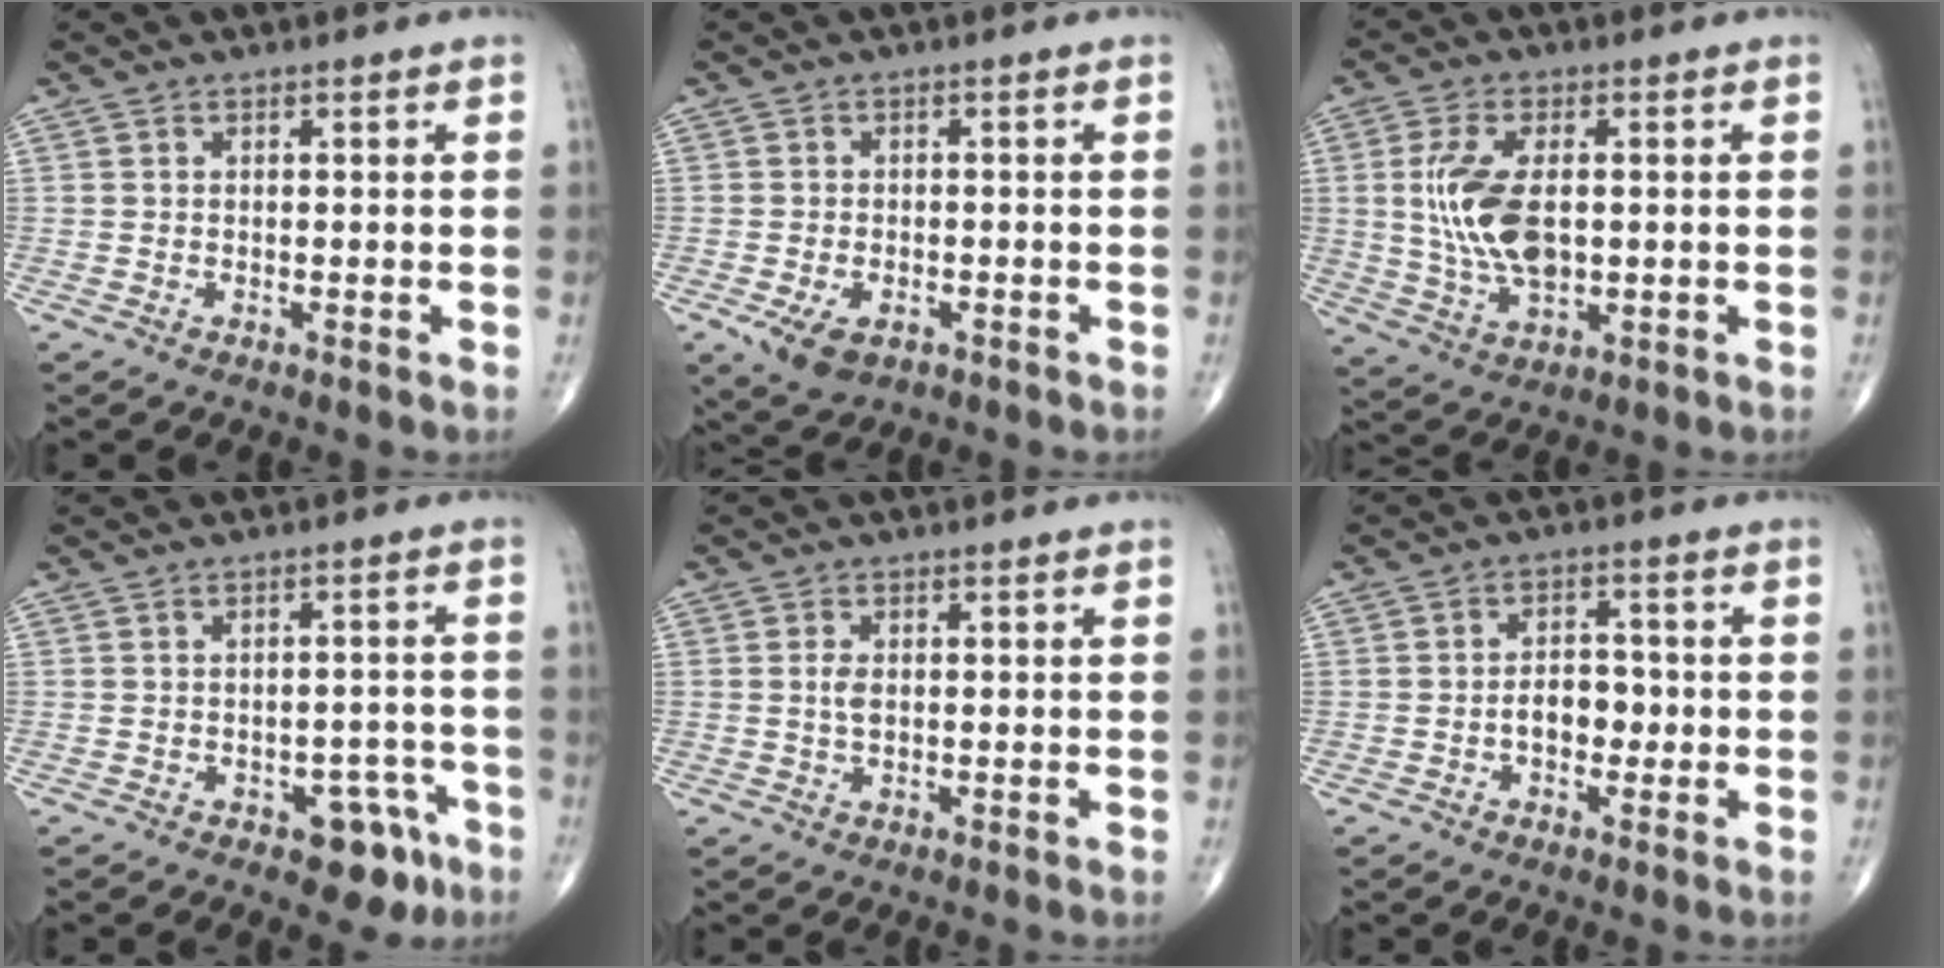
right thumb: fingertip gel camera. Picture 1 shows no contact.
{"total": 5.8, "force": [-2.5, 3.5, 3.9], "torque": [-0.070, 0.001, -0.036]}
{"total": 11.7, "force": [0.8, 6.1, 10.0], "torque": [-0.200, -0.007, 0.021]}
{"total": 6.7, "force": [-3.6, 3.7, 4.2], "torque": [-0.021, 0.029, -0.041]}
{"total": 2.2, "force": [0.1, 1.1, 1.8], "torque": [-0.038, 0.000, 0.001]}
{"total": 5.0, "force": [-1.1, 3.3, 3.7], "torque": [-0.041, 0.017, -0.022]}